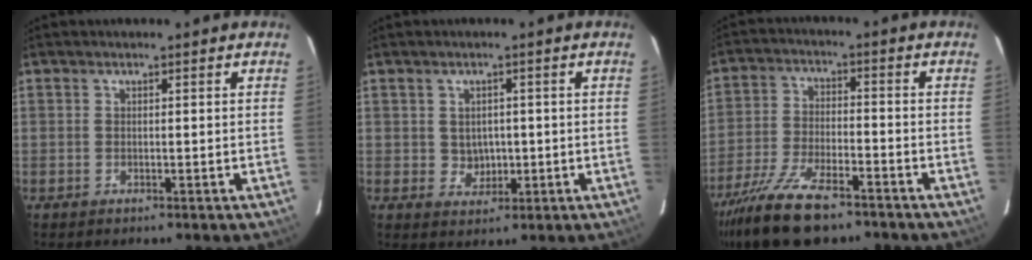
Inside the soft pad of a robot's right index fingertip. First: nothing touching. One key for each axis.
{"total": 3.4, "fx": 0.0, "fy": 3.3, "fz": 1.1, "tx": -0.019, "ty": 0.007, "tz": 0.010}
{"total": 15.8, "fx": -12.0, "fy": 5.1, "fz": 9.0, "tx": -0.199, "ty": -0.036, "tz": -0.217}